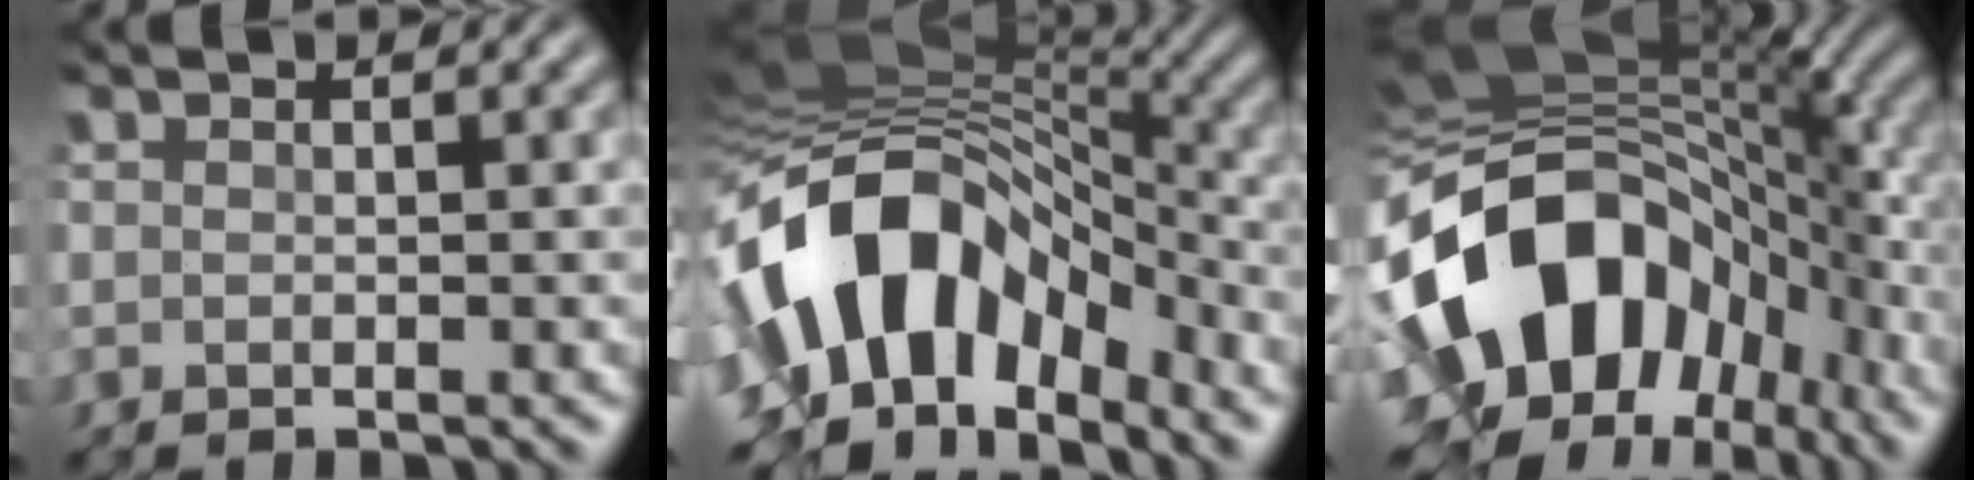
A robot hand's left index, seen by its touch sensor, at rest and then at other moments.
{"total": 13.2, "force": [-4.5, 8.1, 9.4], "torque": [-0.171, 0.014, -0.079]}
{"total": 14.7, "force": [-3.9, 10.4, 9.7], "torque": [-0.163, -0.006, -0.071]}